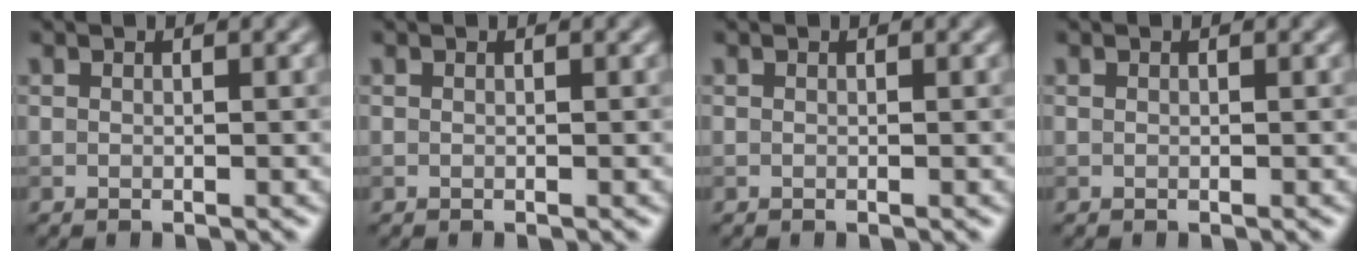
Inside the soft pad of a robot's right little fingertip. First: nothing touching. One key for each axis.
{"total": 0.0}
{"total": 0.0}
{"total": 0.0}